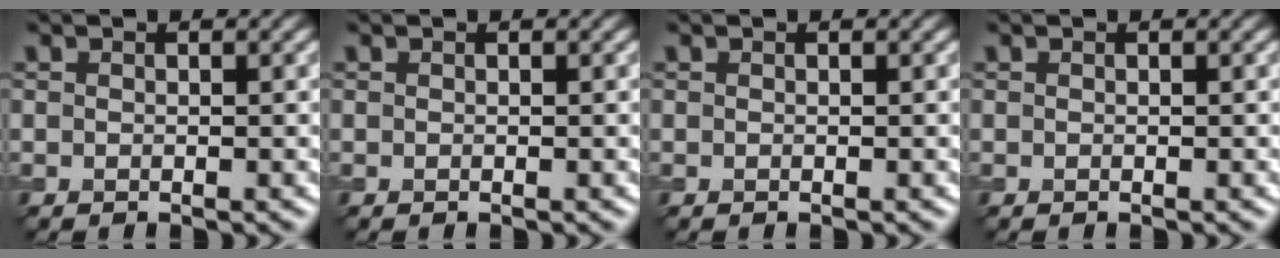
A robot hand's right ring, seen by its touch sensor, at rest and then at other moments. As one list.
[{"total": 0.0}, {"total": 0.0}, {"total": 0.0}]